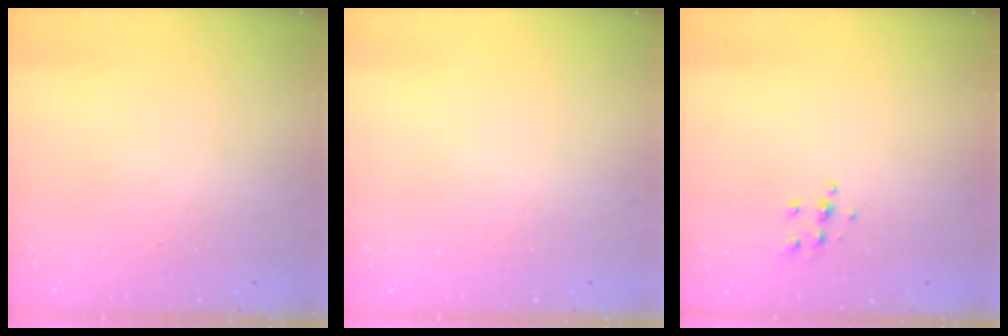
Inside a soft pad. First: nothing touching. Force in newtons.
{"total": 0.0}
{"total": 5.1, "press": 5.1, "slide": 0.5}